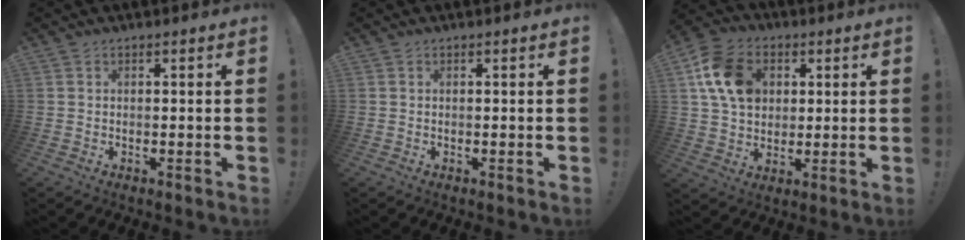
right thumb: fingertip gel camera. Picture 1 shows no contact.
{"total": 0.0}
{"total": 14.9, "force": [4.5, 11.5, 8.5], "torque": [-0.136, -0.002, 0.093]}